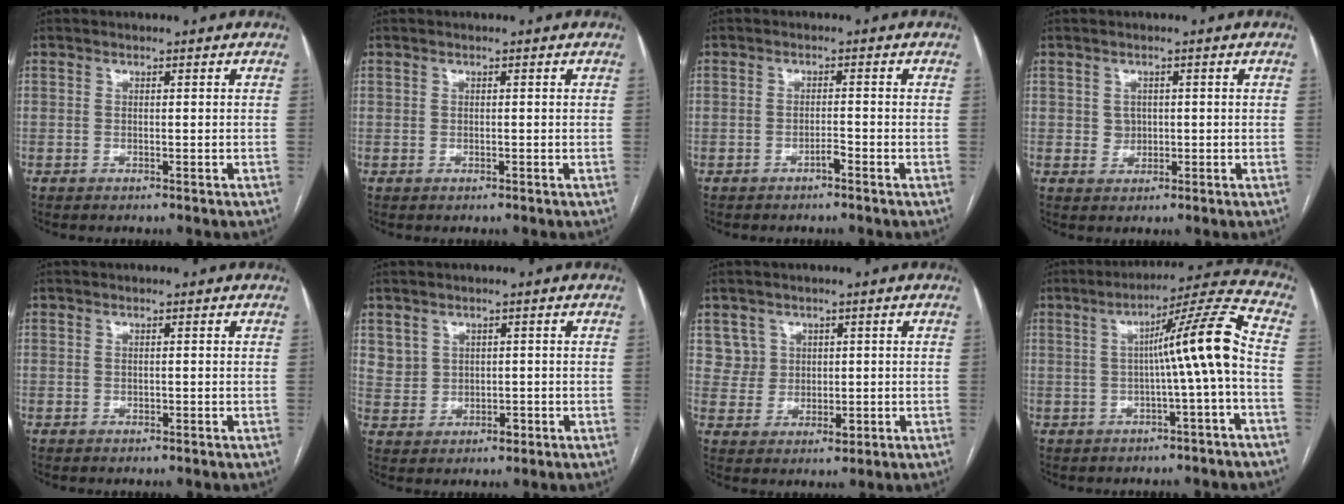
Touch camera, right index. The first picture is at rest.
{"total": 0.0}
{"total": 1.3, "force": [-0.9, 0.1, 0.9], "torque": [-0.014, 0.003, -0.015]}
{"total": 2.0, "force": [0.2, 1.8, 0.7], "torque": [-0.009, 0.003, 0.009]}
{"total": 0.0}
{"total": 3.9, "force": [1.0, 3.6, 1.0], "torque": [-0.015, 0.008, 0.029]}
{"total": 4.4, "force": [1.8, 4.1, 0.0], "torque": [0.006, 0.007, 0.042]}
{"total": 10.3, "force": [-0.8, -1.4, 10.2], "torque": [-0.147, 0.021, -0.011]}